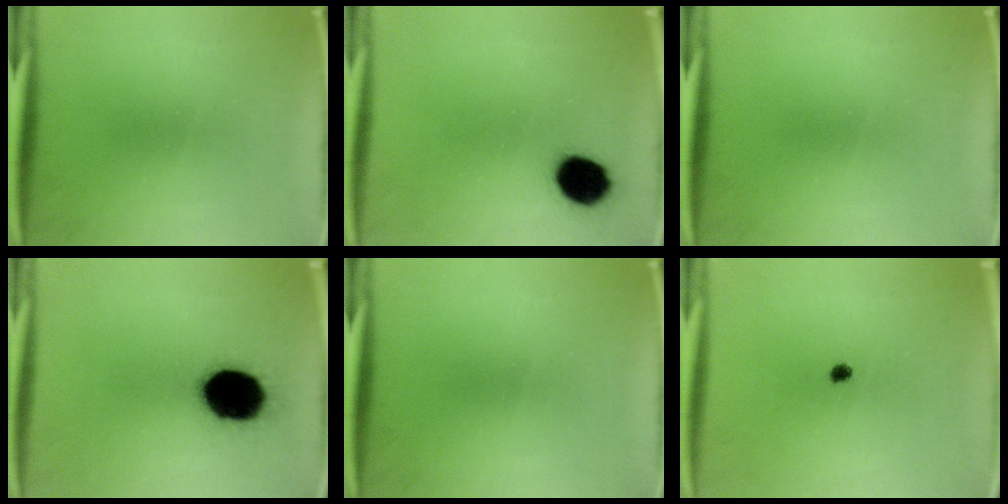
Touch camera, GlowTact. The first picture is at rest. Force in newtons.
{"total": 9.9}
{"total": 0.0}
{"total": 19.1}
{"total": 0.0}
{"total": 1.2}